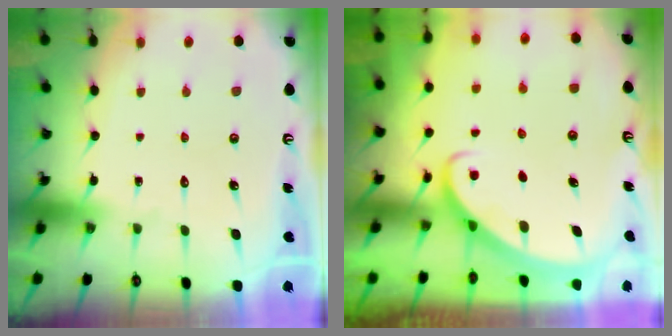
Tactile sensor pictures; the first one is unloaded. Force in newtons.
{"total": 3.0, "press": 3.0, "slide": 0.2}